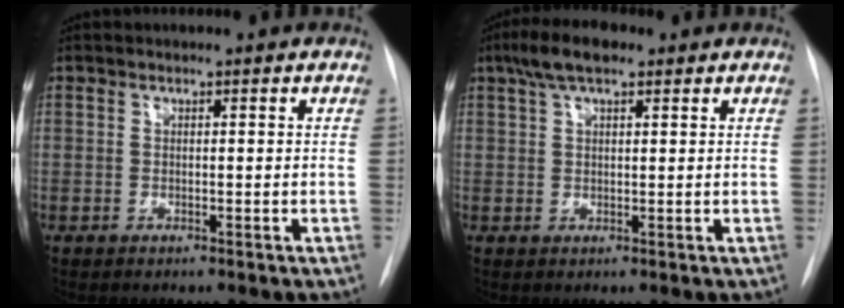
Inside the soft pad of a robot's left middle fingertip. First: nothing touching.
{"total": 5.7, "force": [3.5, 1.8, 4.0], "torque": [-0.086, 0.020, 0.062]}